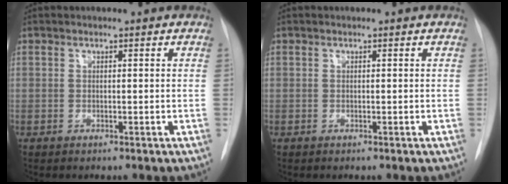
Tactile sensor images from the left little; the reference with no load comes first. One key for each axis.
{"total": 0.0}